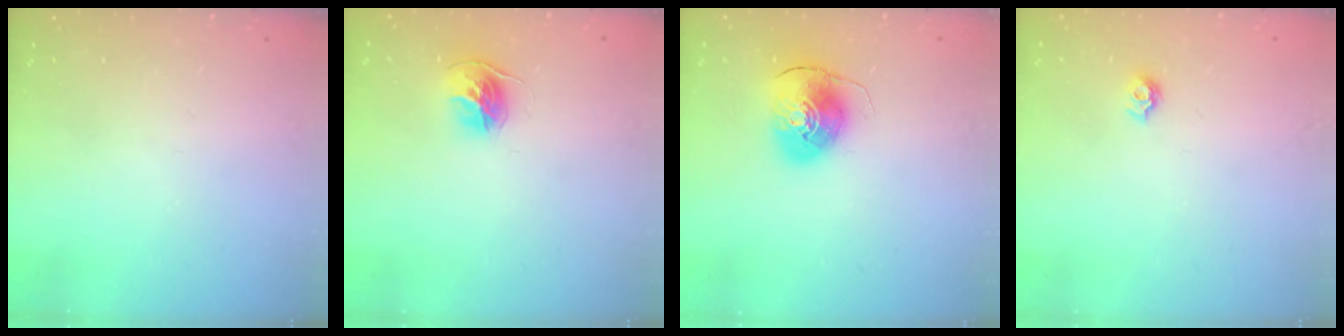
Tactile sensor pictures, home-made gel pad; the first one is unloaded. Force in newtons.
{"total": 11.1, "press": 11.1, "slide": 0.9}
{"total": 8.9, "press": 8.7, "slide": 1.5}
{"total": 5.7, "press": 5.7, "slide": 0.6}